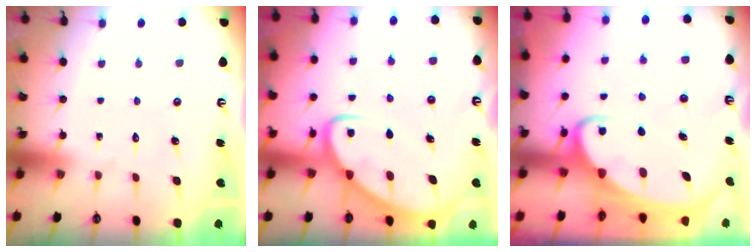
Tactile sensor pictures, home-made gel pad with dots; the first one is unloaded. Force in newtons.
{"total": 6.5, "press": 6.4, "slide": 0.7}
{"total": 6.9, "press": 6.8, "slide": 0.9}